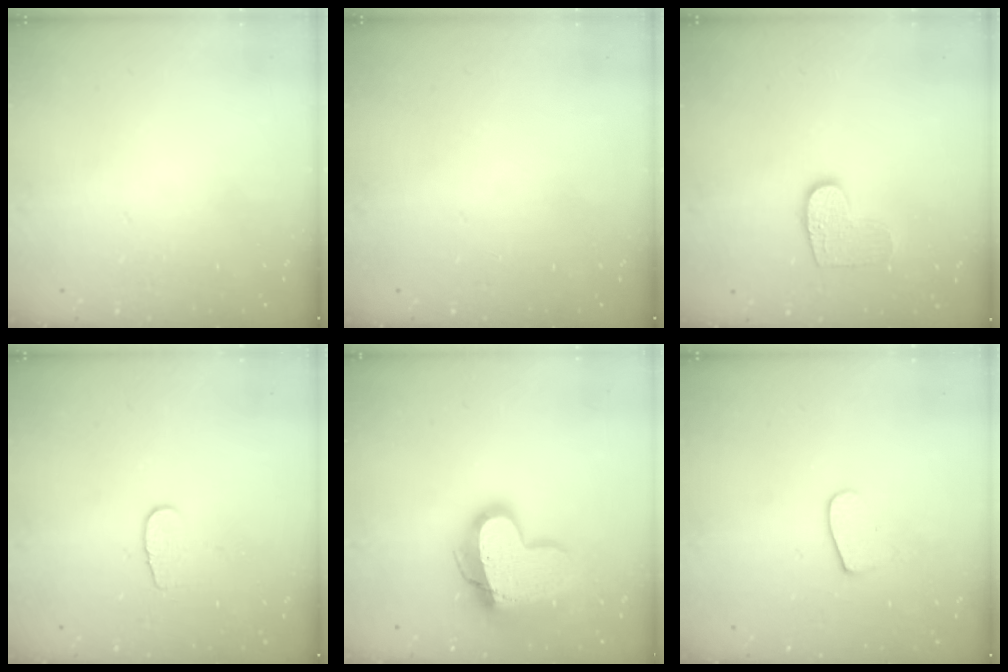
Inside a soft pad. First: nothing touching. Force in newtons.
{"total": 0.0}
{"total": 8.9, "press": 8.9, "slide": 0.5}
{"total": 6.6, "press": 6.6, "slide": 0.6}
{"total": 16.7, "press": 16.7, "slide": 1.1}
{"total": 6.7, "press": 6.7, "slide": 0.6}